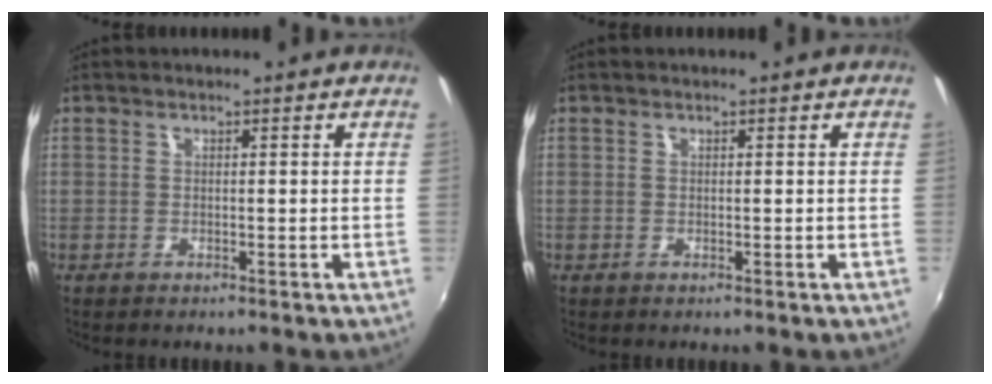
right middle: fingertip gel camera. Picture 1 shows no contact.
{"total": 0.0}